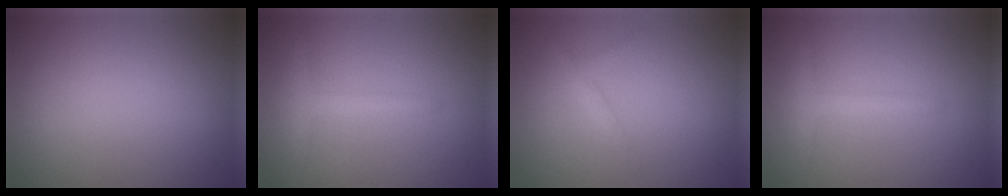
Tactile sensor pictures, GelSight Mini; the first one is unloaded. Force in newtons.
{"total": 2.1, "press": 2.1, "slide": 0.2}
{"total": 1.1, "press": 1.1, "slide": 0.1}
{"total": 2.1, "press": 2.1, "slide": 0.2}